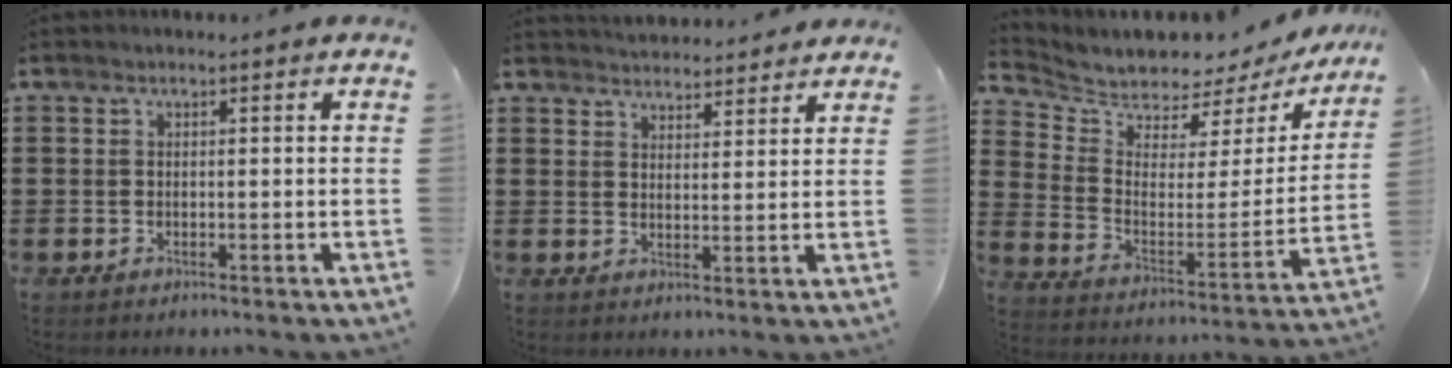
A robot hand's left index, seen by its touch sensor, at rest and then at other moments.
{"total": 3.4, "force": [3.4, 0.1, -0.1], "torque": [-0.007, -0.015, 0.063]}
{"total": 4.8, "force": [4.6, 1.2, -0.4], "torque": [-0.032, -0.050, 0.075]}